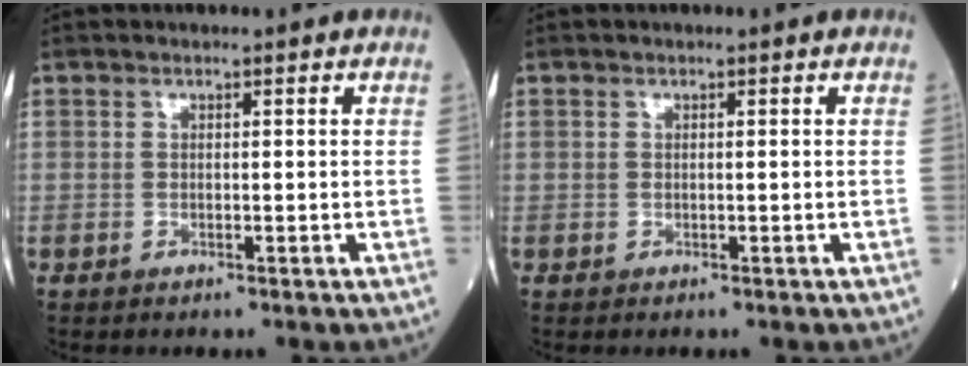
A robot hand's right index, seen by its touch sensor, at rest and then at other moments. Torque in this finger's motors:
{"motor_torque": [-0.14, -0.01, 0.04, 0.00]}